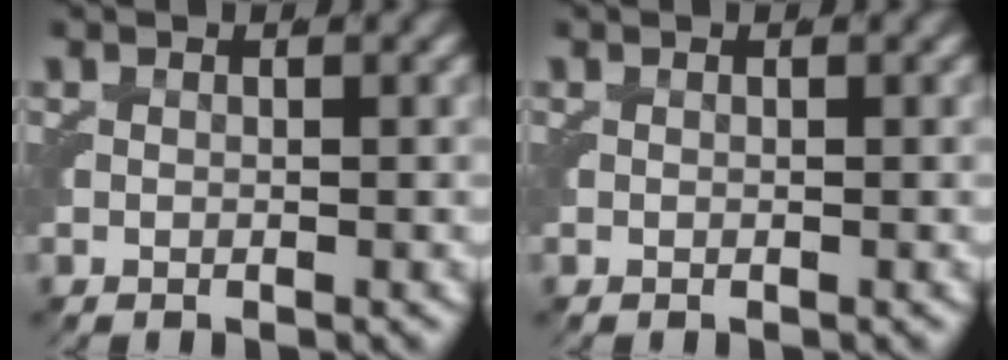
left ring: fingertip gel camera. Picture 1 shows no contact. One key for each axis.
{"total": 0.0}